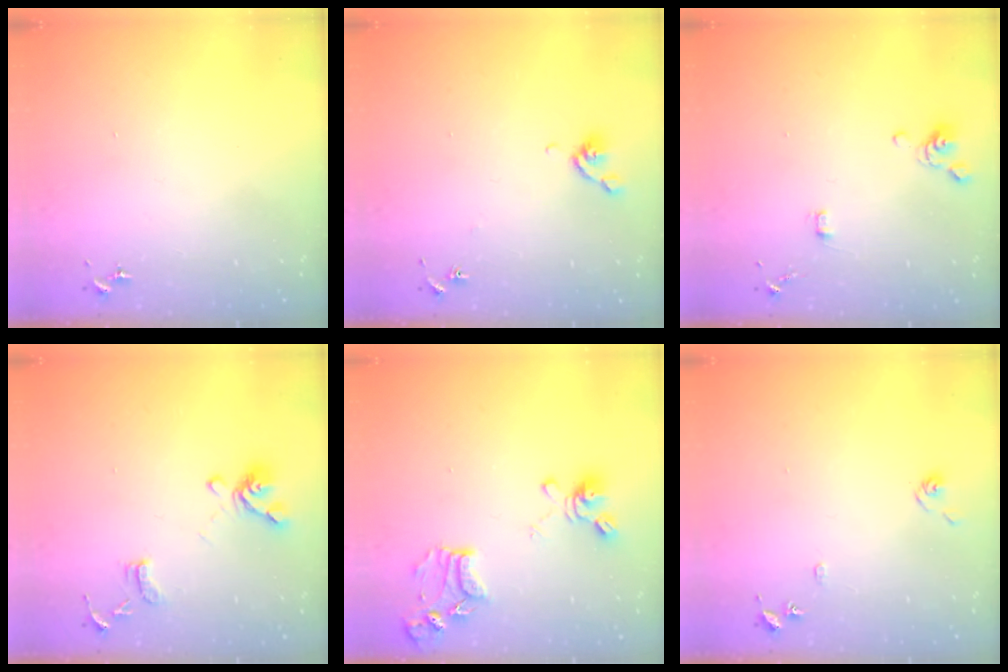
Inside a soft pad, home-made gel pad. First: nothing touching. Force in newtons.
{"total": 5.8, "press": 5.6, "slide": 1.7}
{"total": 4.4, "press": 4.0, "slide": 1.8}
{"total": 13.1, "press": 13.0, "slide": 1.4}
{"total": 14.6, "press": 14.6, "slide": 1.4}
{"total": 7.2, "press": 7.2, "slide": 0.7}